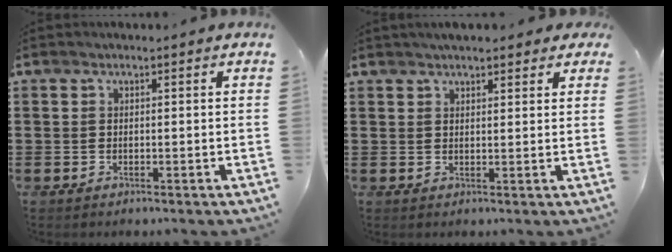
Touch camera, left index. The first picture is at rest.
{"total": 2.6, "force": [2.3, 0.7, 1.0], "torque": [-0.026, 0.005, 0.043]}